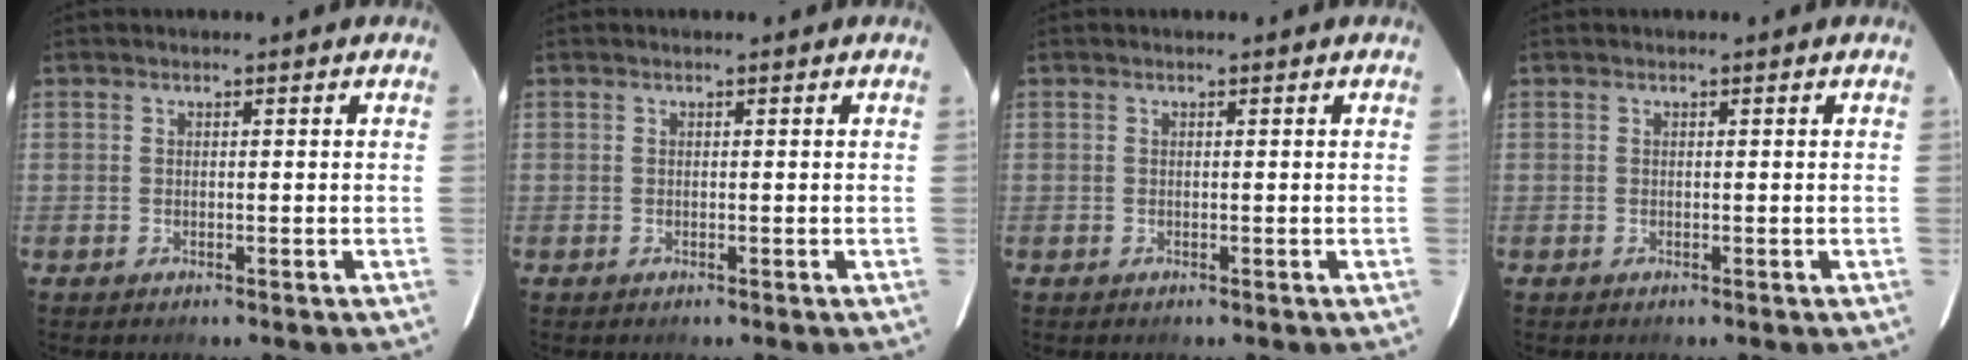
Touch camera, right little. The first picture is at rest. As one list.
[{"total": 0.0}, {"total": 0.0}, {"total": 0.0}]